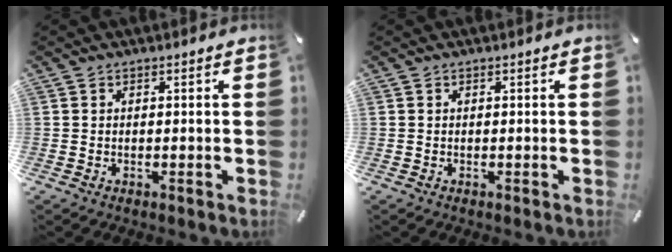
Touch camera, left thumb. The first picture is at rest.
{"total": 0.0}